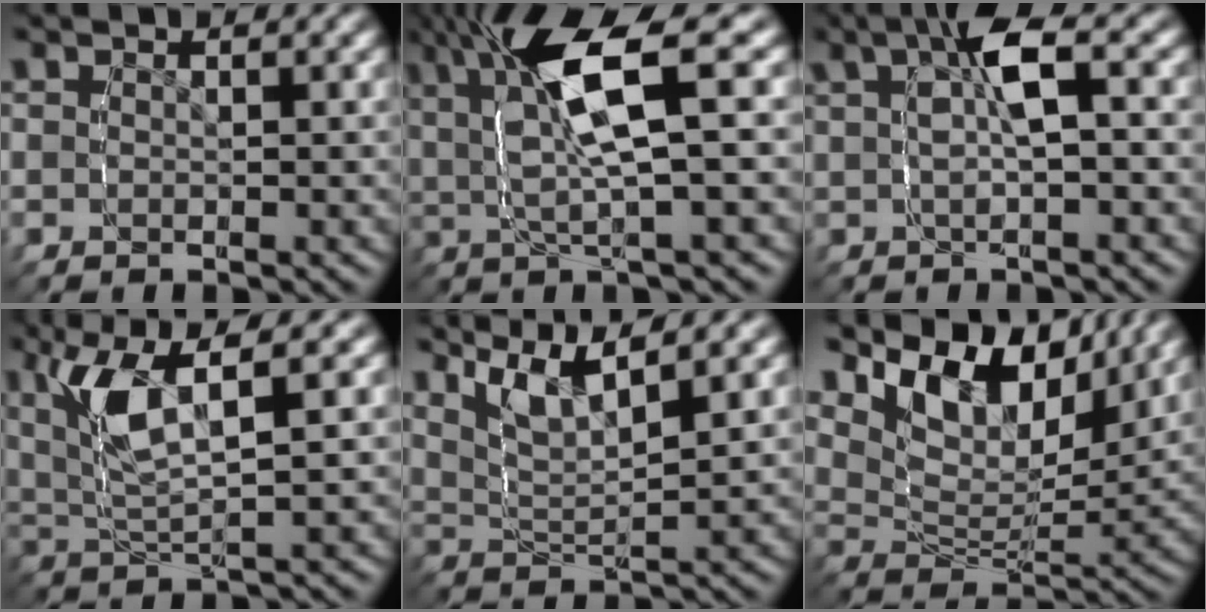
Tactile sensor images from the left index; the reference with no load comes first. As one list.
[{"total": 8.1, "force": [2.5, 2.7, 7.2], "torque": [-0.141, 0.007, 0.044]}, {"total": 5.2, "force": [1.4, 1.9, 4.6], "torque": [-0.078, 0.010, 0.027]}, {"total": 6.1, "force": [1.9, 2.8, 5.1], "torque": [-0.116, -0.005, 0.040]}, {"total": 6.7, "force": [3.9, 3.6, 4.2], "torque": [-0.101, -0.008, 0.065]}, {"total": 11.1, "force": [5.3, 6.5, 7.2], "torque": [-0.131, -0.003, 0.084]}]